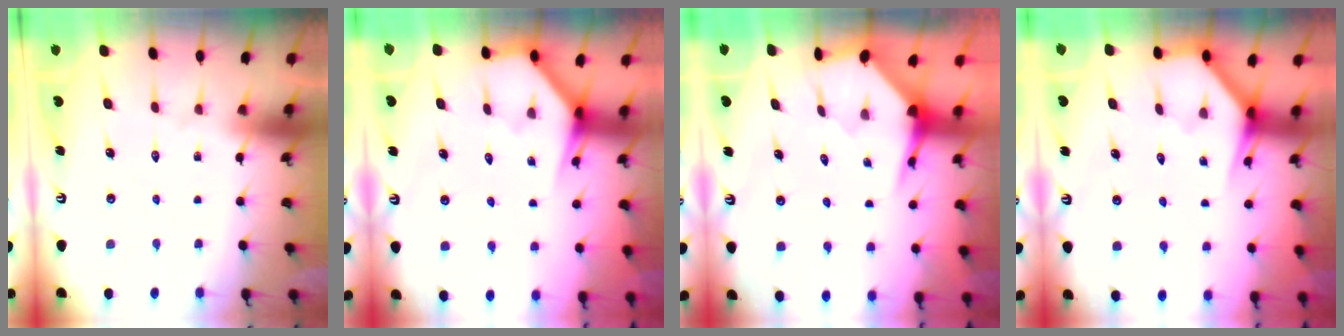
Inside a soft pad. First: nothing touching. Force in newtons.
{"total": 4.0, "press": 3.9, "slide": 0.3}
{"total": 3.9, "press": 3.8, "slide": 0.4}
{"total": 3.9, "press": 3.9, "slide": 0.3}